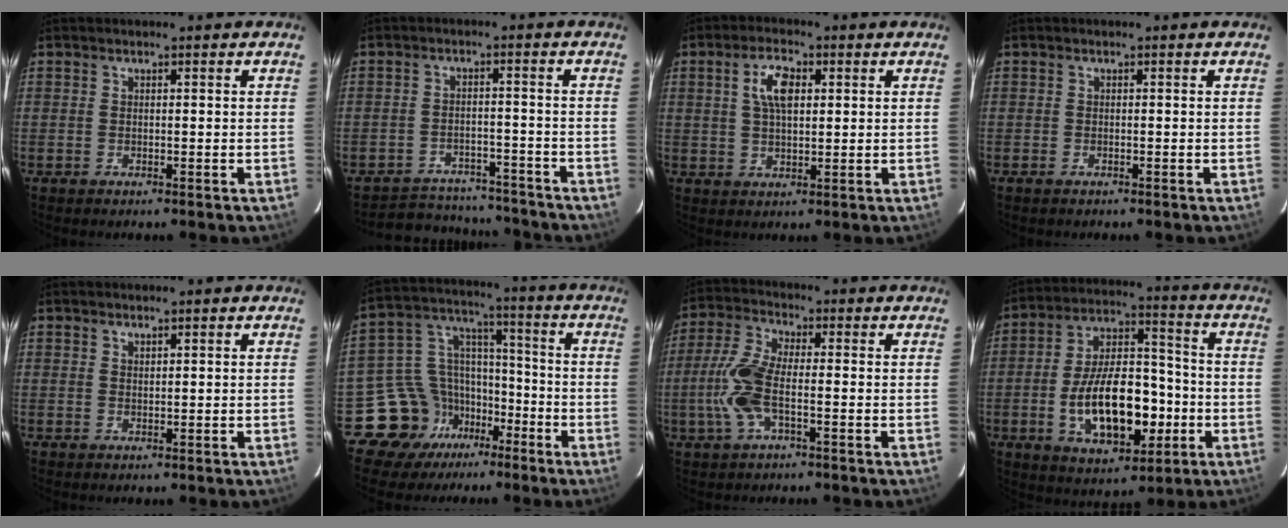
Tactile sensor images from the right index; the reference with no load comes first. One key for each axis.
{"total": 14.3, "fx": -13.0, "fy": 4.9, "fz": 3.4, "tx": -0.081, "ty": 0.024, "tz": -0.166}
{"total": 6.0, "fx": 1.8, "fy": 2.8, "fz": 5.0, "tx": -0.092, "ty": 0.012, "tz": 0.034}
{"total": 0.5, "fx": -0.4, "fy": 0.2, "fz": 0.2, "tx": -0.003, "ty": 0.000, "tz": -0.009}
{"total": 0.7, "fx": 0.6, "fy": 0.2, "fz": 0.1, "tx": -0.001, "ty": 0.001, "tz": 0.013}
{"total": 12.8, "fx": -8.4, "fy": 9.4, "fz": 2.1, "tx": -0.062, "ty": 0.059, "tz": -0.138}
{"total": 9.2, "fx": -2.1, "fy": 3.1, "fz": 8.4, "tx": -0.192, "ty": 0.003, "tz": -0.045}
{"total": 18.0, "fx": -4.6, "fy": 9.1, "fz": 14.8, "tx": -0.280, "ty": 0.012, "tz": -0.061}